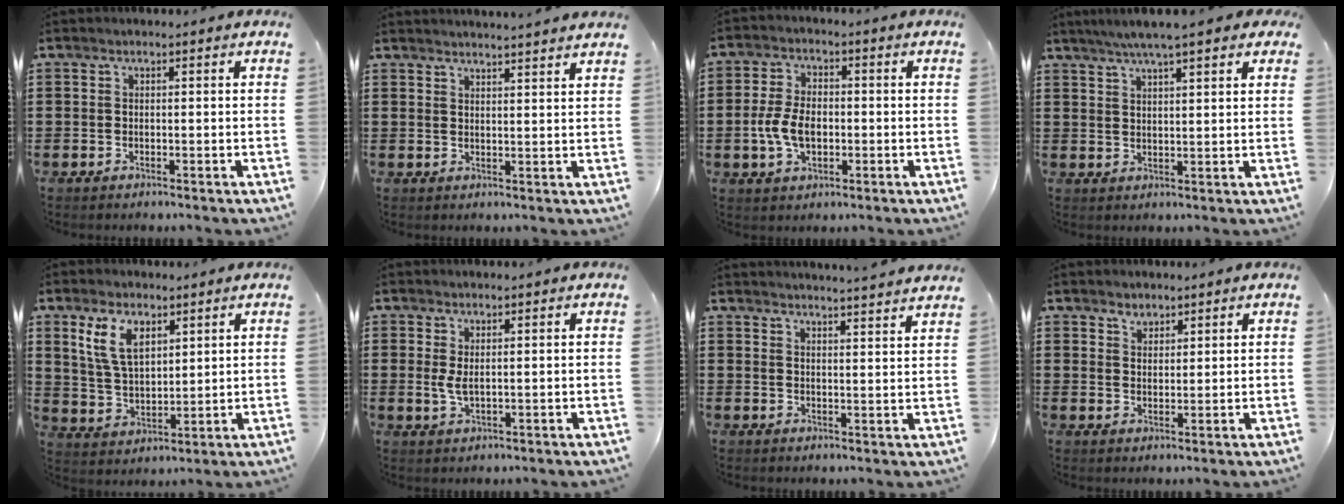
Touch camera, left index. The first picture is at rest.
{"total": 2.5, "force": [2.4, -0.7, 0.0], "torque": [-0.008, -0.010, 0.045]}
{"total": 6.1, "force": [-1.1, 3.6, 4.8], "torque": [-0.114, -0.001, -0.027]}
{"total": 5.1, "force": [4.1, 0.2, 3.1], "torque": [-0.071, -0.002, 0.071]}
{"total": 7.7, "force": [4.4, 4.1, 4.7], "torque": [-0.101, 0.007, 0.081]}
{"total": 2.5, "force": [0.6, 0.9, 2.3], "torque": [-0.055, -0.002, 0.009]}
{"total": 3.4, "force": [3.2, -1.0, 0.1], "torque": [-0.013, -0.021, 0.058]}
{"total": 2.3, "force": [1.9, 1.3, 0.0], "torque": [-0.006, 0.005, 0.036]}